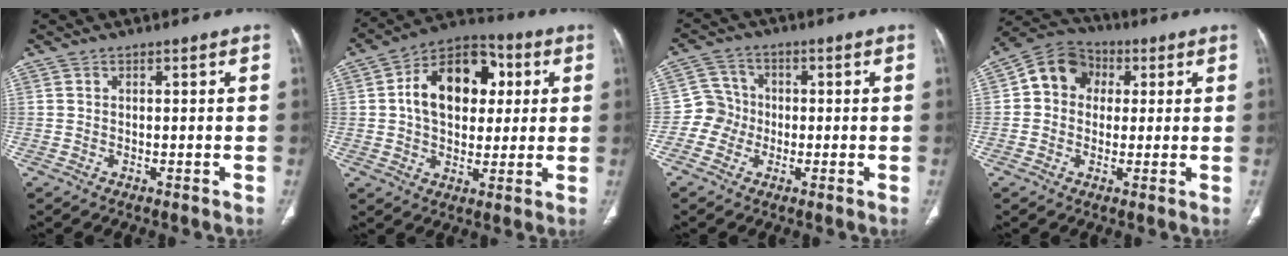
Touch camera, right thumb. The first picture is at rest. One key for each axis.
{"total": 16.7, "fx": 3.1, "fy": 11.3, "fz": 11.9, "tx": -0.153, "ty": 0.016, "tz": 0.042}
{"total": 5.5, "fx": -1.3, "fy": 5.3, "fz": 1.0, "tx": 0.013, "ty": 0.016, "tz": -0.036}
{"total": 9.6, "fx": 1.5, "fy": 8.3, "fz": 4.6, "tx": -0.056, "ty": 0.019, "tz": 0.010}